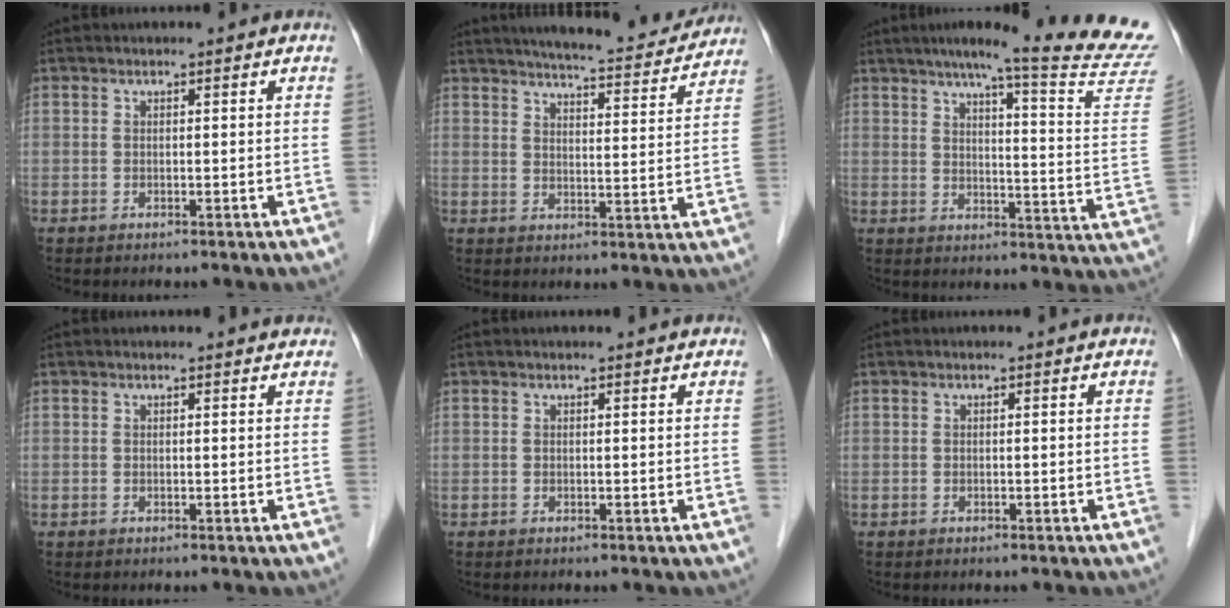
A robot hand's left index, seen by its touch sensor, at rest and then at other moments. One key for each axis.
{"total": 14.7, "fx": 13.6, "fy": 1.6, "fz": 5.3, "tx": -0.073, "ty": -0.010, "tz": 0.171}
{"total": 21.8, "fx": 19.0, "fy": -1.5, "fz": 10.7, "tx": -0.148, "ty": -0.078, "tz": 0.227}
{"total": 2.7, "fx": 2.6, "fy": 0.4, "fz": 0.5, "tx": -0.012, "ty": 0.004, "tz": 0.020}
{"total": 1.3, "fx": 1.2, "fy": 0.1, "fz": 0.3, "tx": -0.010, "ty": 0.005, "tz": 0.014}
{"total": 0.0}